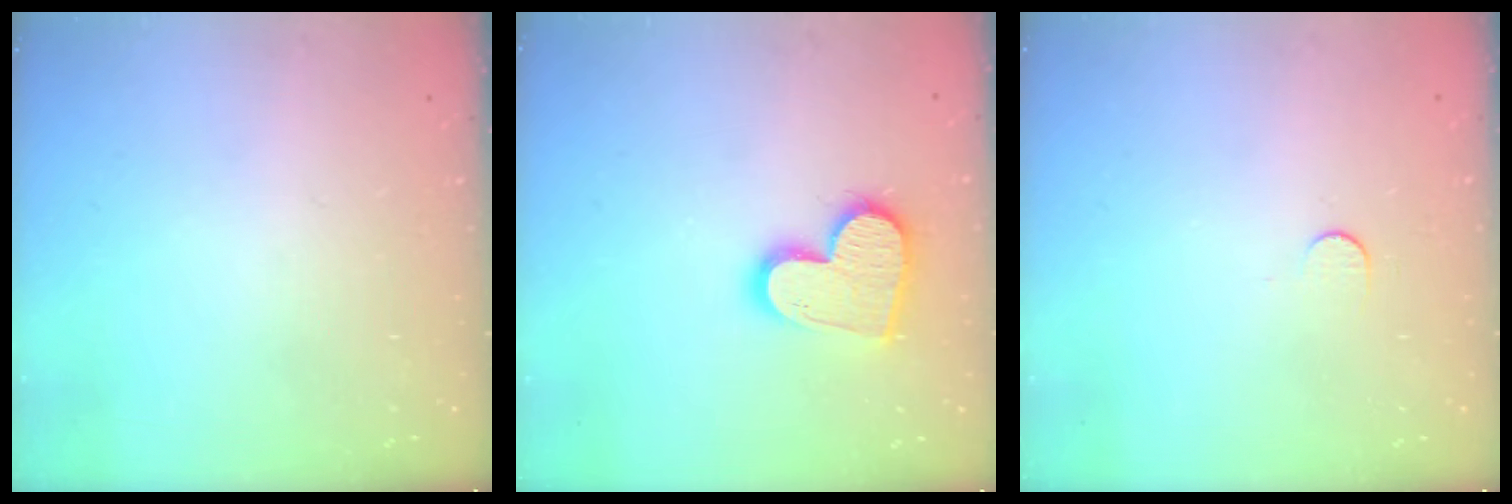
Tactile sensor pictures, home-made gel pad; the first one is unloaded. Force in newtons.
{"total": 15.2, "press": 15.1, "slide": 1.2}
{"total": 3.7, "press": 3.7, "slide": 0.4}